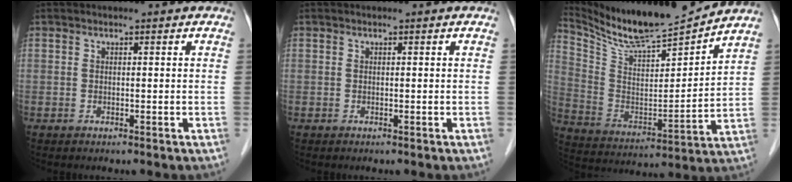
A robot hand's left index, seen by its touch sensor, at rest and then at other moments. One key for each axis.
{"total": 0.0}
{"total": 12.5, "fx": 11.9, "fy": -0.5, "fz": 3.6, "tx": -0.082, "ty": -0.016, "tz": 0.220}